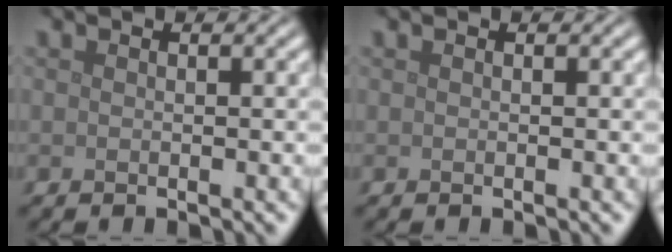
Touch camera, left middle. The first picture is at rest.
{"total": 0.0}